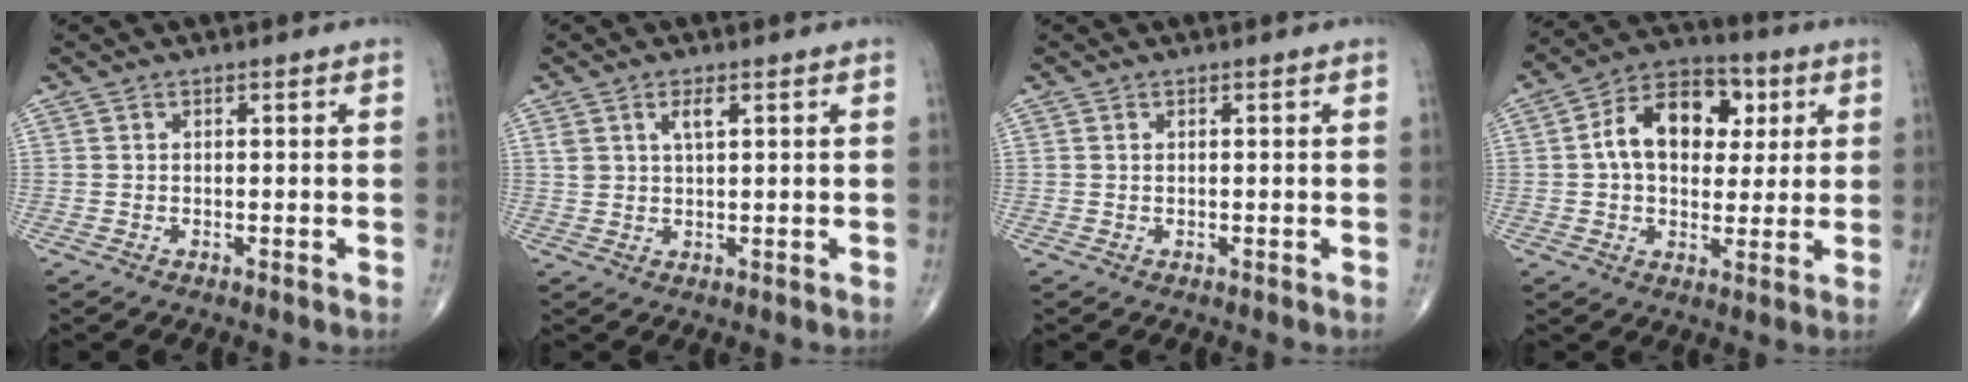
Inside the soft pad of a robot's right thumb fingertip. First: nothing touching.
{"total": 3.7, "force": [1.8, 1.4, 2.9], "torque": [-0.052, -0.006, 0.036]}
{"total": 0.0}
{"total": 14.6, "force": [3.1, 9.8, 10.4], "torque": [-0.134, 0.013, 0.041]}